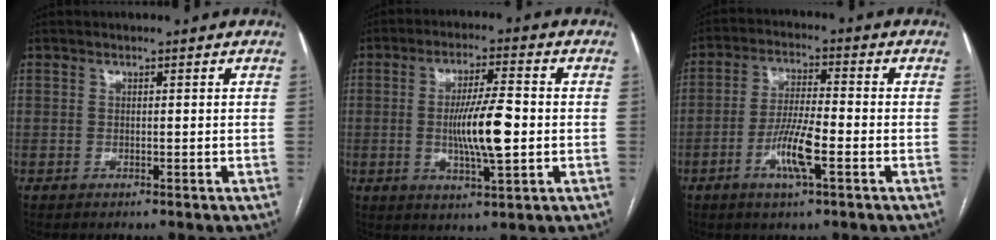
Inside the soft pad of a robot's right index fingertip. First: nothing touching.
{"total": 9.5, "force": [-0.9, 1.3, 9.3], "torque": [-0.168, -0.002, -0.016]}
{"total": 7.7, "force": [-3.0, 0.9, 7.1], "torque": [-0.137, -0.003, -0.055]}